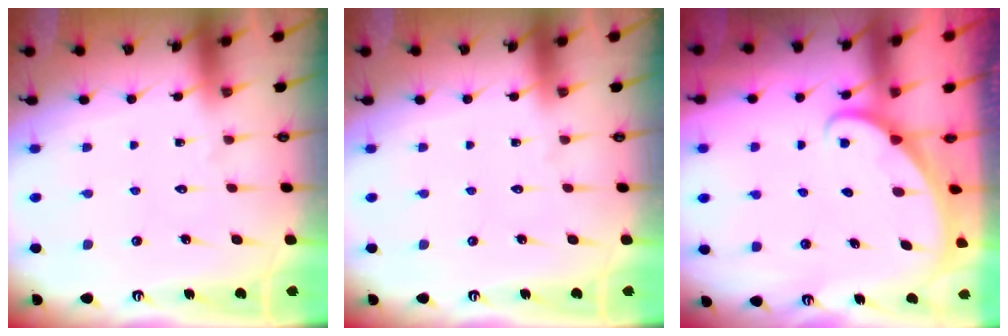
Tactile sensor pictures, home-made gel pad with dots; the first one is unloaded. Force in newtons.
{"total": 0.0}
{"total": 1.6, "press": 1.6, "slide": 0.0}